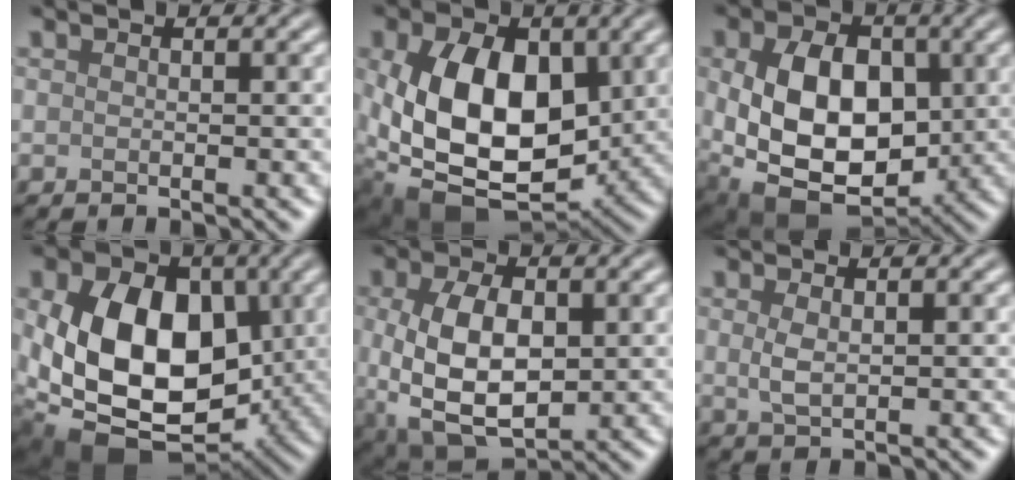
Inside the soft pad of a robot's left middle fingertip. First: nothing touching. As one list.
[{"total": 11.8, "force": [0.8, 7.7, 8.9], "torque": [-0.167, -0.019, 0.025]}, {"total": 12.2, "force": [0.0, 8.3, 9.0], "torque": [-0.173, -0.013, 0.008]}, {"total": 13.2, "force": [0.1, 9.0, 9.7], "torque": [-0.178, -0.020, 0.001]}, {"total": 8.8, "force": [-0.3, 5.2, 7.2], "torque": [-0.157, -0.008, 0.001]}, {"total": 1.7, "force": [0.4, 0.7, 1.5], "torque": [-0.036, -0.002, 0.011]}]